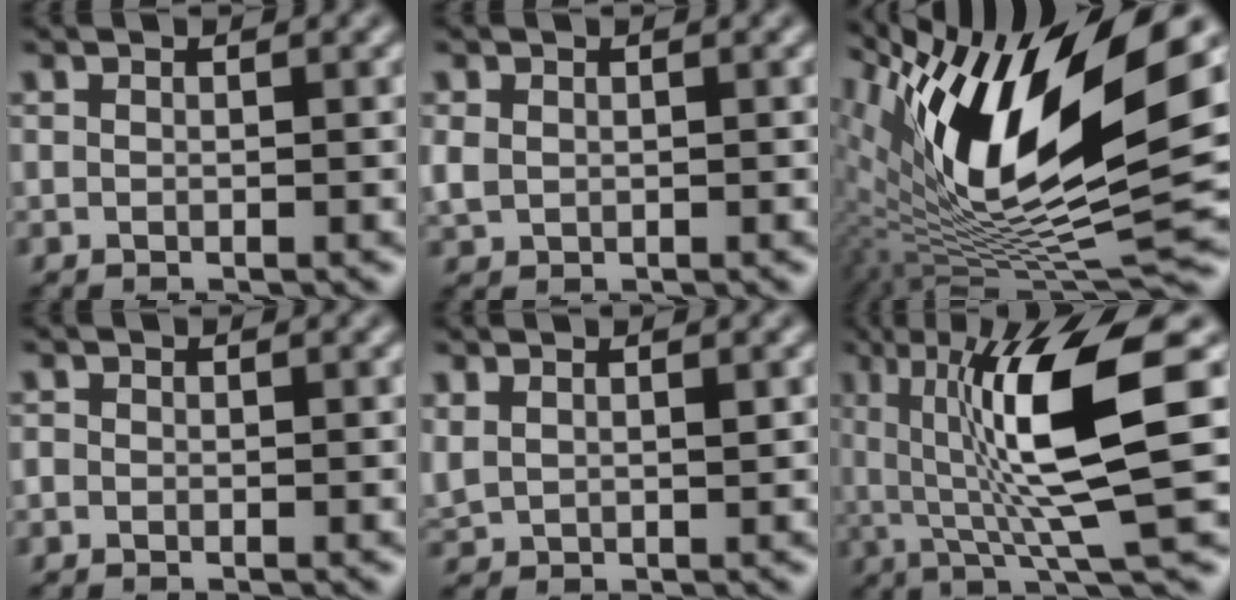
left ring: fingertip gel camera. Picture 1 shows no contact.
{"total": 1.5, "force": [0.0, 1.2, 0.8], "torque": [-0.018, 0.001, 0.008]}
{"total": 13.5, "force": [3.5, 4.1, 12.4], "torque": [-0.223, -0.003, 0.065]}
{"total": 0.7, "force": [-0.4, 0.5, 0.1], "torque": [0.001, 0.002, -0.005]}
{"total": 1.7, "force": [0.7, 0.9, 1.2], "torque": [-0.030, 0.001, 0.026]}
{"total": 9.8, "force": [1.3, 1.7, 9.5], "torque": [-0.154, -0.005, 0.033]}